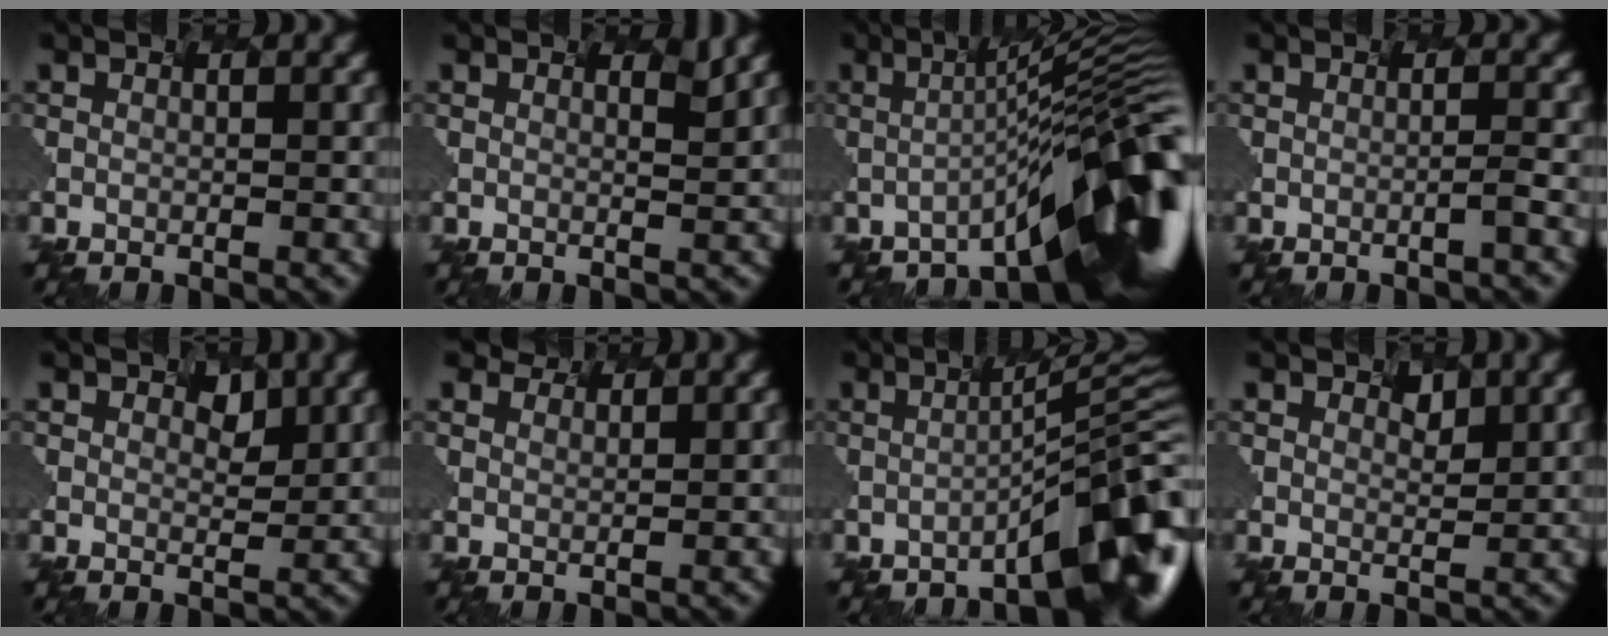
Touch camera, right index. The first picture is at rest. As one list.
[{"total": 1.4, "force": [1.2, 0.4, 0.3], "torque": [0.009, 0.003, 0.005]}, {"total": 12.5, "force": [-4.9, 2.4, 11.2], "torque": [-0.142, 0.013, -0.076]}, {"total": 0.8, "force": [-0.5, 0.0, 0.6], "torque": [-0.008, 0.005, -0.007]}, {"total": 1.1, "force": [0.9, 0.6, 0.1], "torque": [0.000, -0.003, 0.021]}, {"total": 3.4, "force": [3.2, 1.0, 0.3], "torque": [-0.017, -0.001, 0.054]}, {"total": 8.7, "force": [-3.9, 1.8, 7.6], "torque": [-0.082, 0.015, -0.057]}, {"total": 0.9, "force": [0.8, 0.3, -0.3], "torque": [0.004, -0.003, 0.021]}]